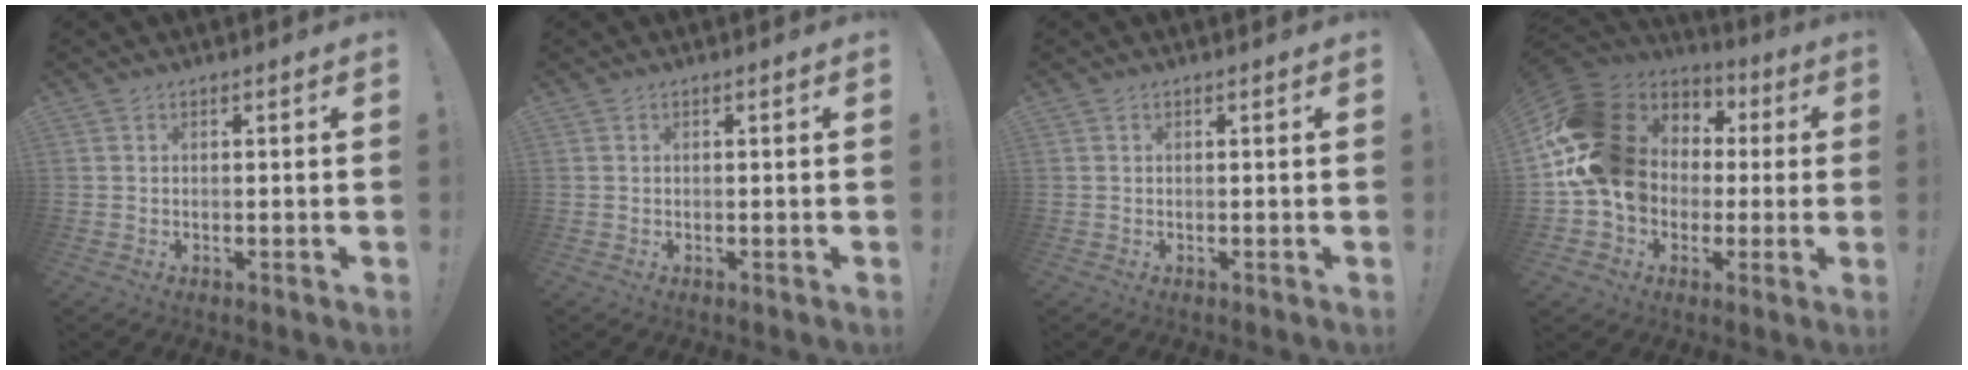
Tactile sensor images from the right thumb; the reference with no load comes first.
{"total": 0.0}
{"total": 0.0}
{"total": 20.8, "force": [2.3, 17.0, 11.7], "torque": [-0.191, -0.007, 0.075]}